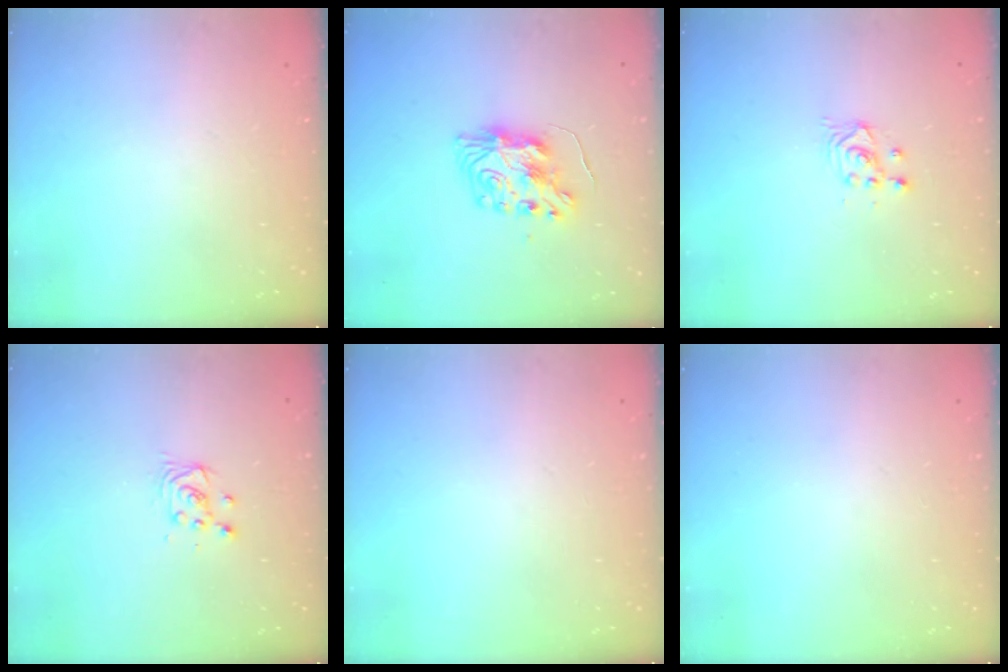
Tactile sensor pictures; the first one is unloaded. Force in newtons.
{"total": 9.0, "press": 9.0, "slide": 0.9}
{"total": 2.4, "press": 2.4, "slide": 0.2}
{"total": 3.7, "press": 3.7, "slide": 0.3}
{"total": 0.0}
{"total": 0.0}